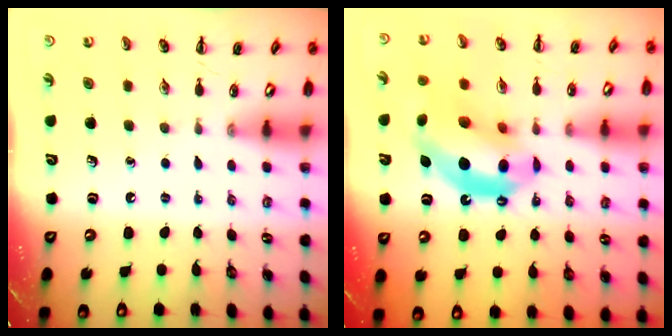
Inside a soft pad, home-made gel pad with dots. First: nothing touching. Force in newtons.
{"total": 16.5, "press": 15.9, "slide": 4.6}